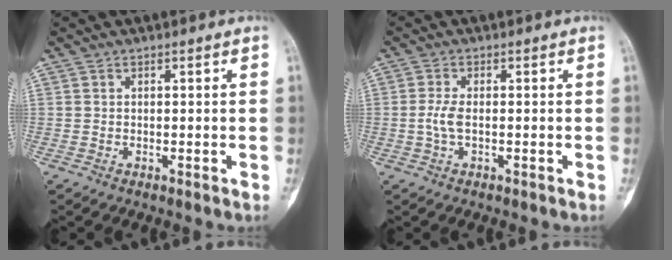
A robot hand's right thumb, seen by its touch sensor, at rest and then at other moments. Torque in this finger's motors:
{"motor_torque": [0.29, 0.25, 0.22, -0.17, 0.02]}